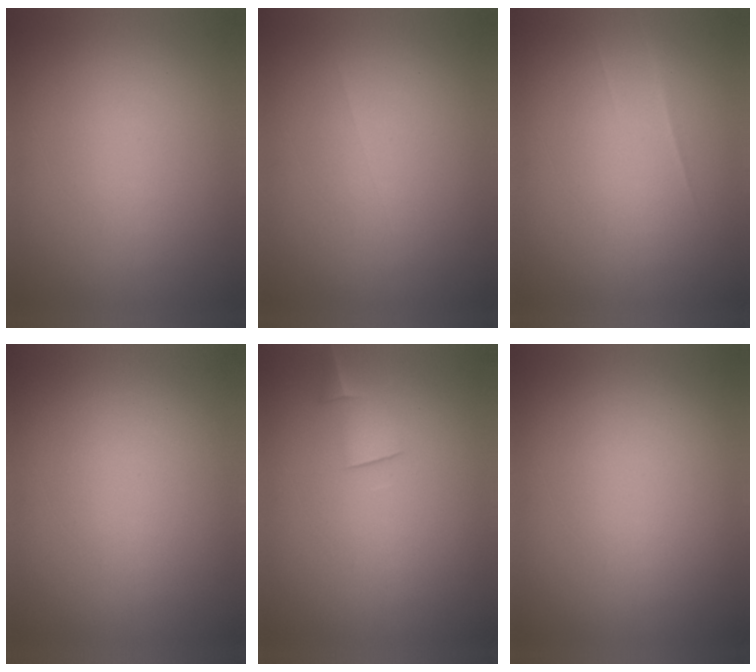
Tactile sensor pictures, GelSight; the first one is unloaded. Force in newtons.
{"total": 1.2}
{"total": 1.7}
{"total": 0.0}
{"total": 1.9}
{"total": 0.0}